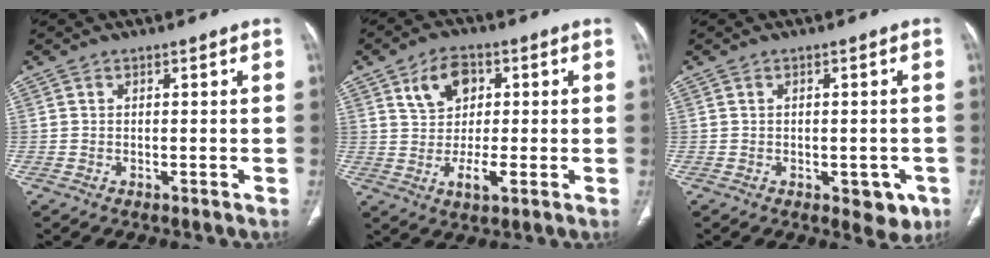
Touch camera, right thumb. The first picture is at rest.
{"total": 8.7, "force": [1.8, 5.6, 6.5], "torque": [-0.094, -0.005, 0.032]}
{"total": 5.0, "force": [-2.0, 2.9, 3.5], "torque": [-0.015, 0.001, -0.018]}